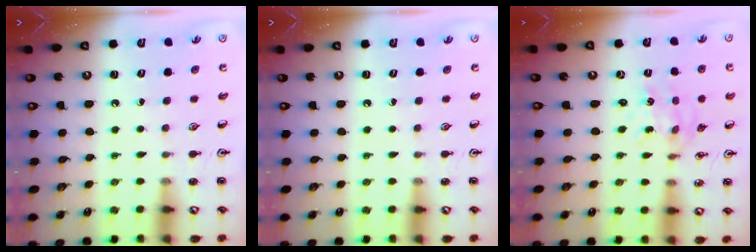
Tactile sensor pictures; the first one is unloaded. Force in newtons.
{"total": 0.0}
{"total": 1.5, "press": 1.5, "slide": 0.2}